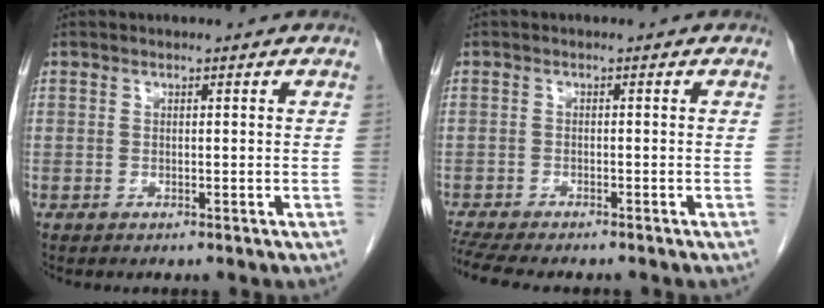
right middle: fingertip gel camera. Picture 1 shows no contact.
{"total": 7.7, "force": [-6.7, 1.3, 3.6], "torque": [-0.061, -0.007, -0.103]}